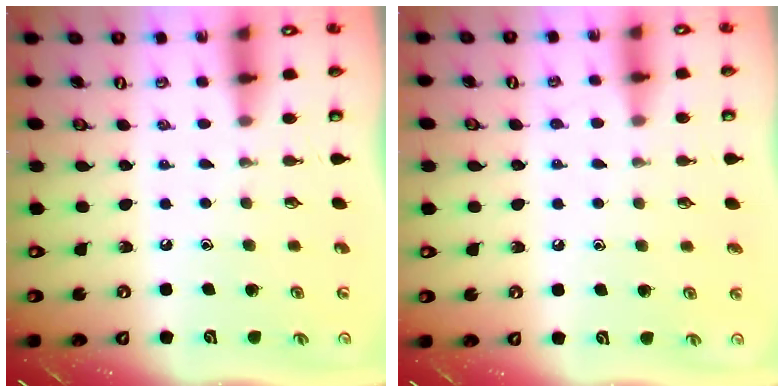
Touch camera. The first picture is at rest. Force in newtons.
{"total": 4.4, "press": 4.4, "slide": 0.6}